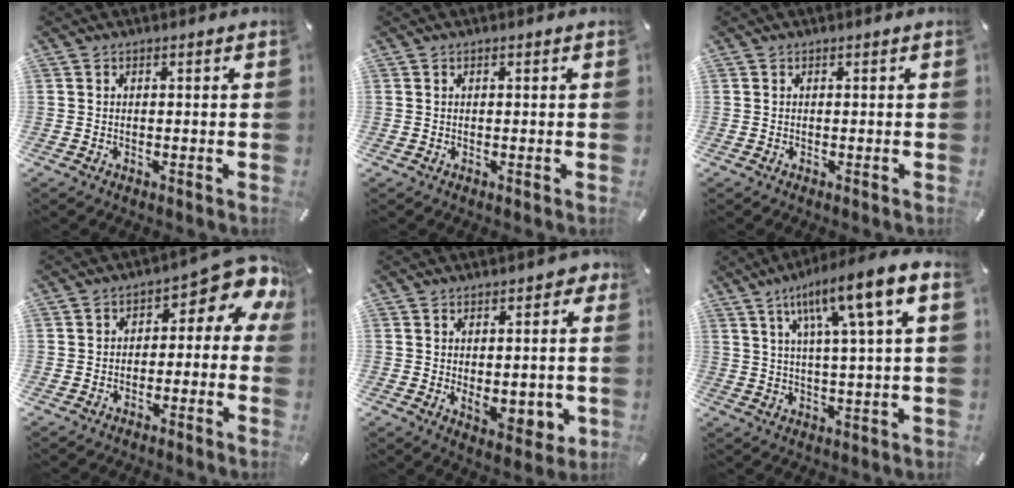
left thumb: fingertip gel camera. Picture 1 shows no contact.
{"total": 0.0}
{"total": 0.0}
{"total": 7.6, "force": [2.5, 4.1, 5.9], "torque": [-0.065, -0.031, 0.038]}
{"total": 8.7, "force": [-0.2, 6.1, 6.2], "torque": [-0.062, -0.004, 0.003]}
{"total": 13.2, "force": [5.9, 1.8, 11.7], "torque": [-0.205, -0.023, 0.088]}